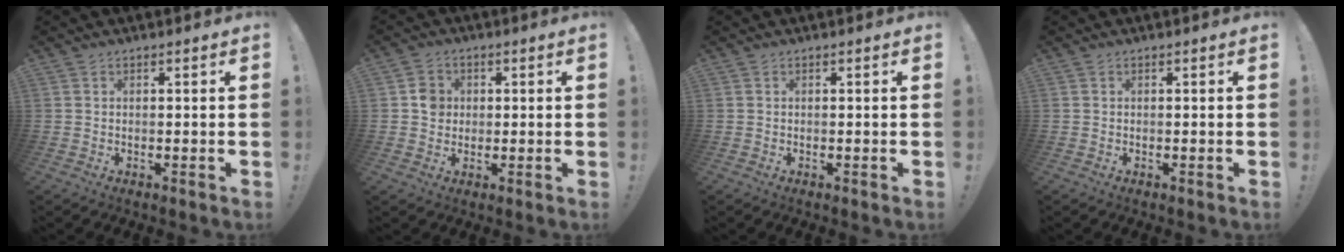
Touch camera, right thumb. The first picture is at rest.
{"total": 5.1, "force": [0.4, 4.6, 2.0], "torque": [-0.013, 0.003, 0.006]}
{"total": 0.0}
{"total": 0.0}